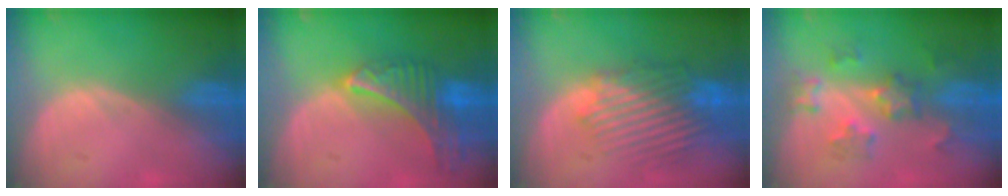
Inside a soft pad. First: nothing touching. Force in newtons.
{"total": 9.0, "press": 7.9, "slide": 4.3}
{"total": 10.2, "press": 9.1, "slide": 4.7}
{"total": 6.5, "press": 6.4, "slide": 1.3}